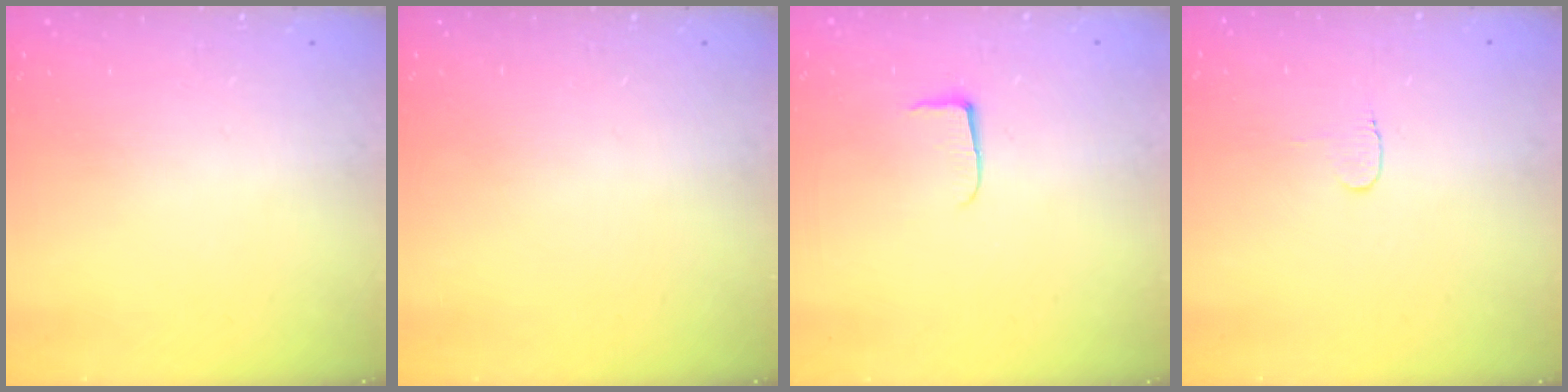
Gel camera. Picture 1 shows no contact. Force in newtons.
{"total": 0.0}
{"total": 5.0, "press": 5.0, "slide": 0.5}
{"total": 3.3, "press": 3.3, "slide": 0.3}